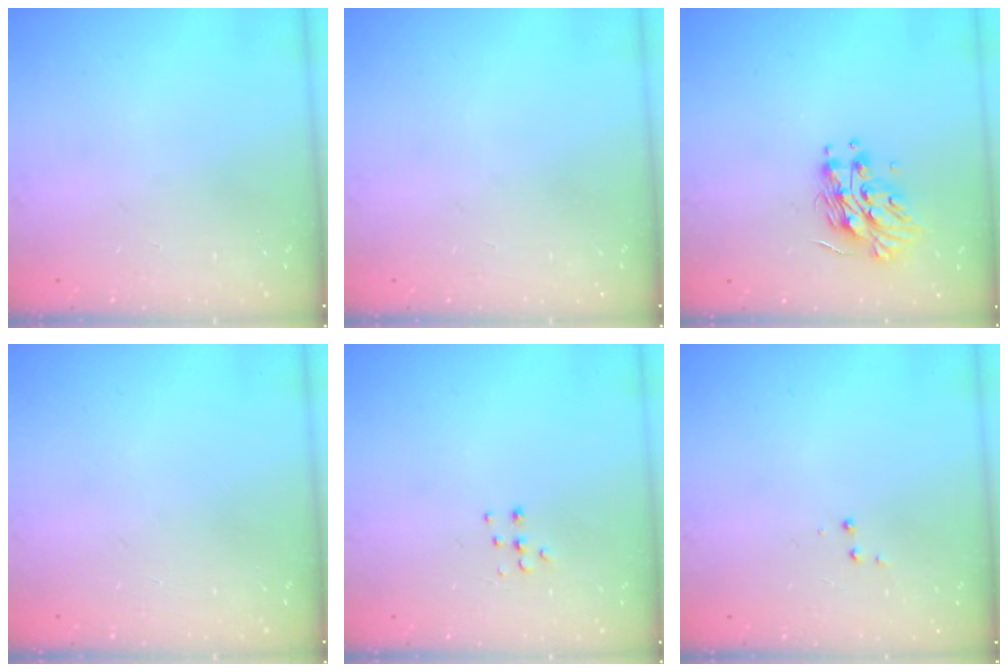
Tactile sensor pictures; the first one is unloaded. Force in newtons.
{"total": 0.0}
{"total": 11.5, "press": 11.5, "slide": 0.5}
{"total": 0.0}
{"total": 5.4, "press": 5.4, "slide": 0.9}
{"total": 3.3, "press": 3.3, "slide": 0.7}